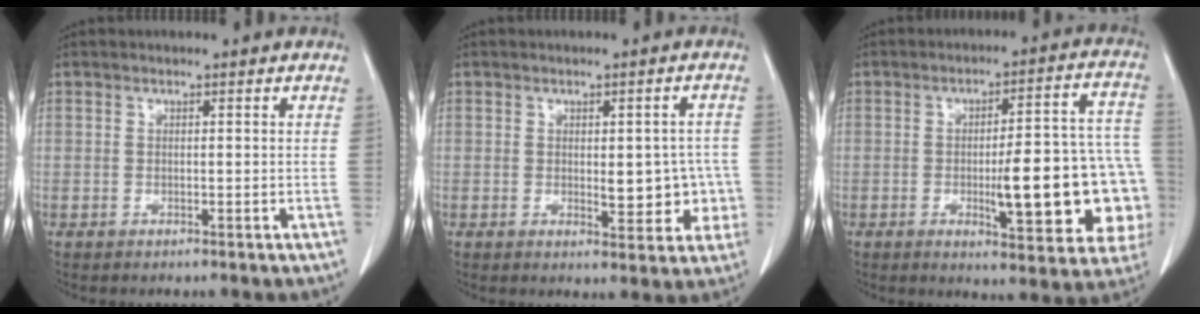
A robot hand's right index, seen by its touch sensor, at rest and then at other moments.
{"total": 6.7, "force": [-0.8, 3.2, 5.9], "torque": [-0.061, 0.009, -0.002]}
{"total": 18.8, "force": [-3.8, 4.0, 18.0], "torque": [-0.152, 0.034, -0.033]}